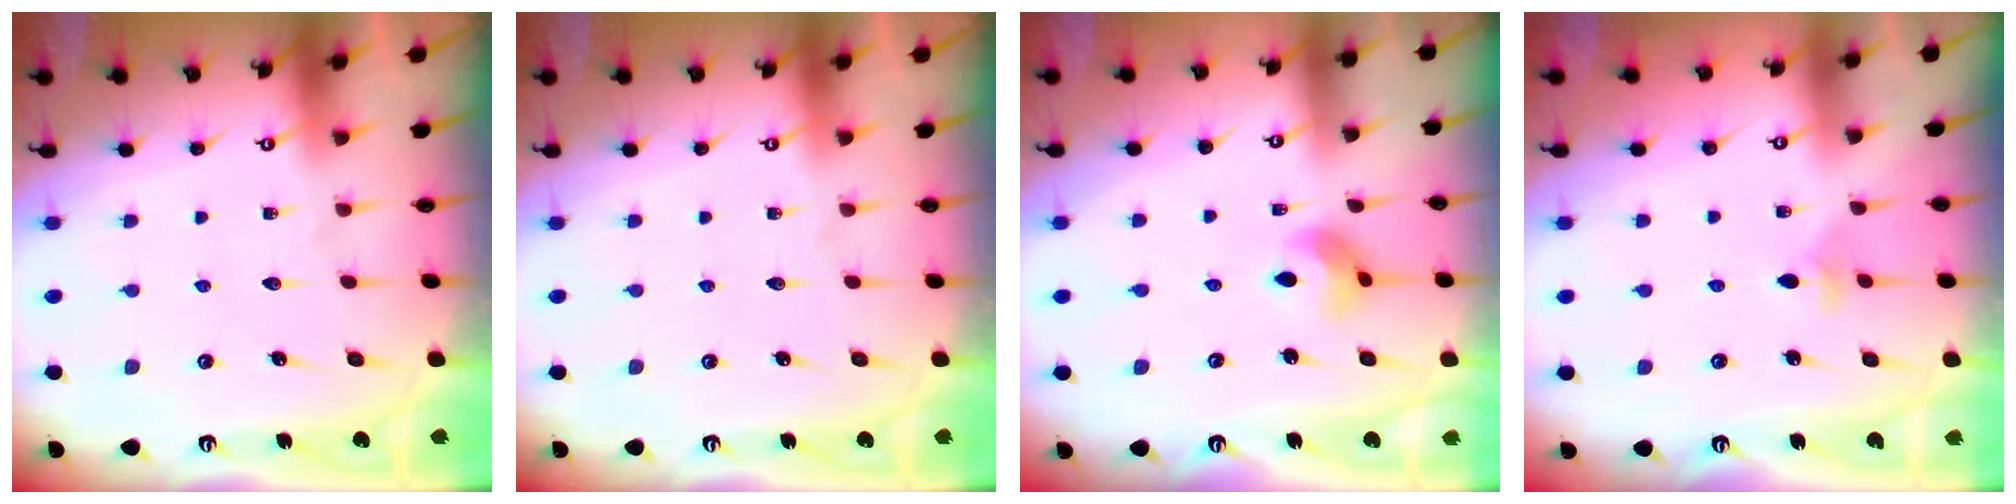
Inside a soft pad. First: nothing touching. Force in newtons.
{"total": 0.0}
{"total": 7.0, "press": 7.0, "slide": 0.5}
{"total": 3.6, "press": 3.6, "slide": 0.6}